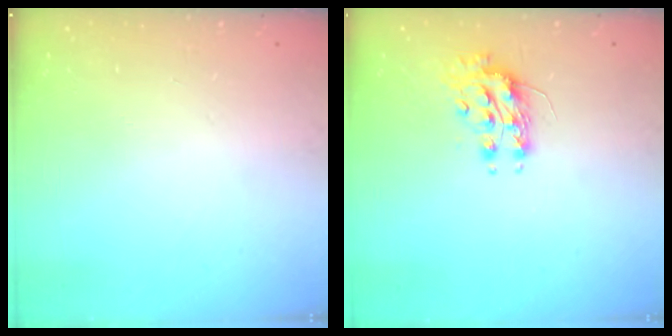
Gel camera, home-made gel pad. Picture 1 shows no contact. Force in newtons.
{"total": 8.5, "press": 8.5, "slide": 0.6}